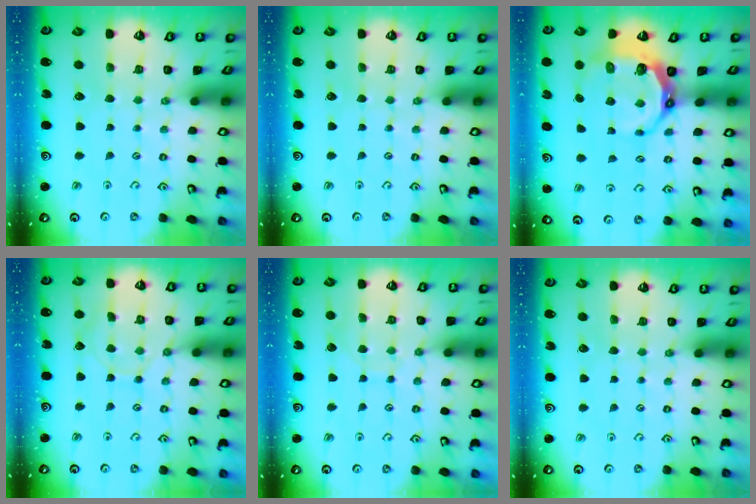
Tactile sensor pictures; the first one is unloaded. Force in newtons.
{"total": 0.0}
{"total": 7.8, "press": 6.9, "slide": 3.7}
{"total": 7.0, "press": 7.0, "slide": 0.8}
{"total": 6.4, "press": 6.4, "slide": 0.2}
{"total": 0.0}